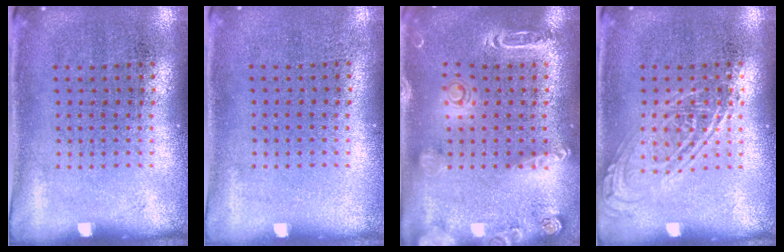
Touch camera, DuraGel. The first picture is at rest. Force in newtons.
{"total": 0.0}
{"total": 2.0, "press": 1.9, "slide": 0.5}
{"total": 2.2, "press": 2.2, "slide": 0.2}